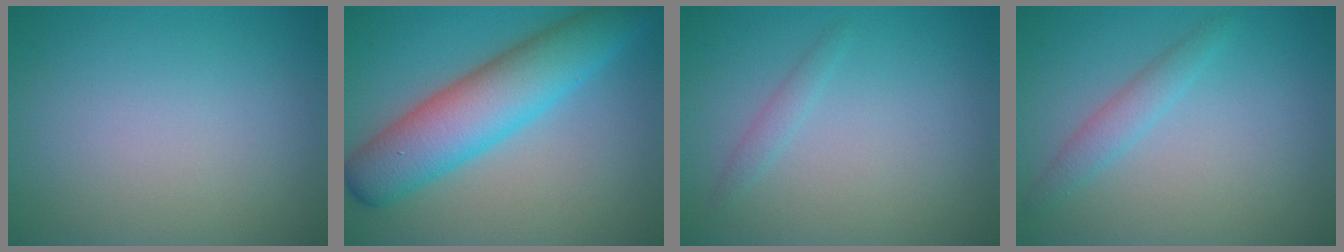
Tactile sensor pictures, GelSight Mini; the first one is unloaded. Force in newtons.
{"total": 8.3, "press": 8.3, "slide": 0.1}
{"total": 1.6, "press": 1.6, "slide": 0.1}
{"total": 1.9, "press": 1.9, "slide": 0.1}